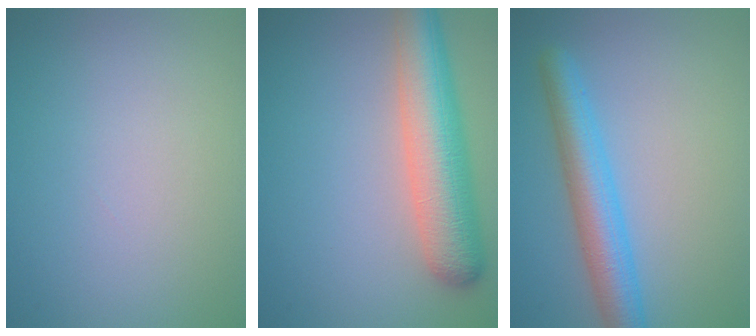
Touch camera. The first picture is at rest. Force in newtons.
{"total": 7.4, "press": 7.4, "slide": 0.5}
{"total": 5.0, "press": 5.0, "slide": 0.1}